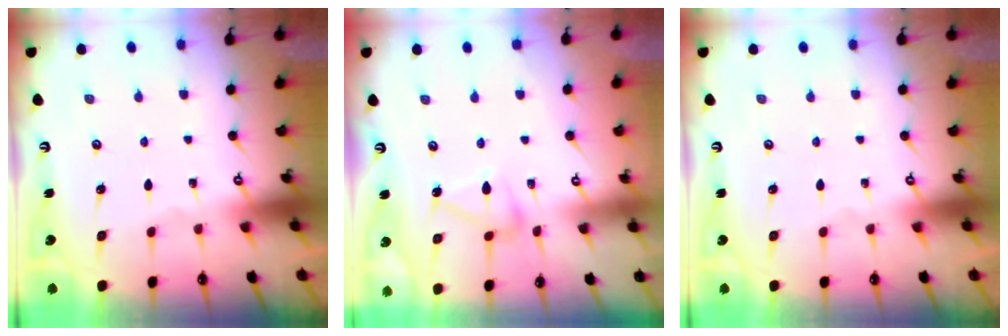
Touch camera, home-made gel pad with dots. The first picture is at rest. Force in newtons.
{"total": 9.3, "press": 9.2, "slide": 0.5}
{"total": 0.0}